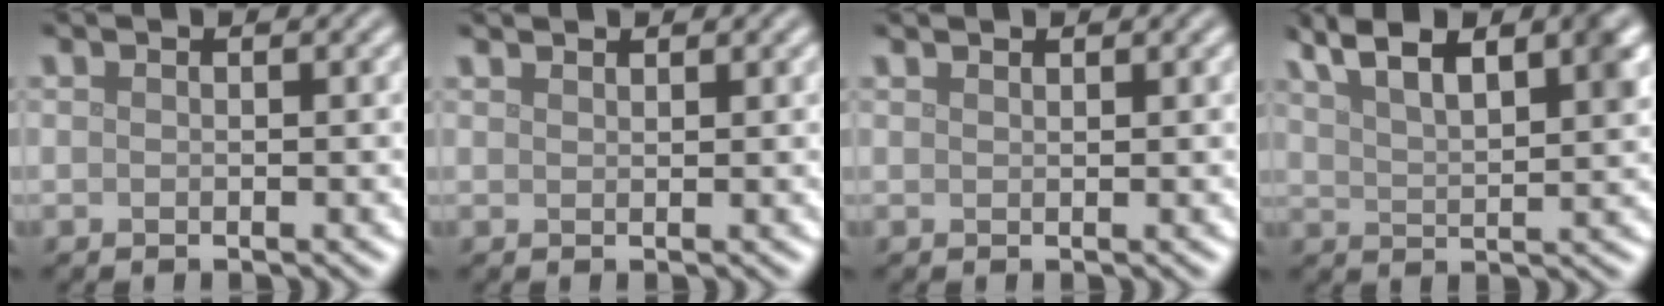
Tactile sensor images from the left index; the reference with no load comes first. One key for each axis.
{"total": 1.1, "fx": 1.1, "fy": 0.1, "fz": 0.2, "tx": -0.005, "ty": 0.000, "tz": 0.017}
{"total": 0.8, "fx": 0.7, "fy": 0.0, "fz": 0.1, "tx": -0.002, "ty": -0.001, "tz": 0.012}
{"total": 7.4, "fx": 4.6, "fy": 2.5, "fz": 5.3, "tx": -0.091, "ty": 0.018, "tz": 0.075}